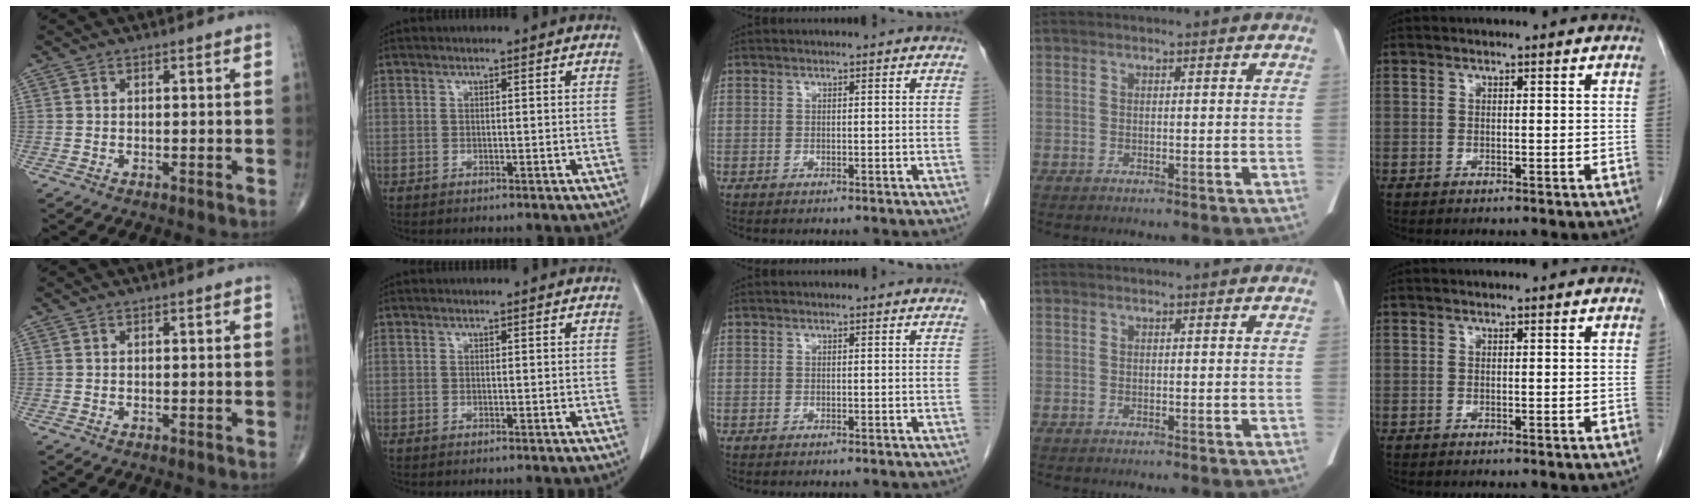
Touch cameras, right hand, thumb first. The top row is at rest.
{}